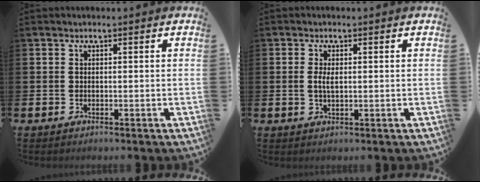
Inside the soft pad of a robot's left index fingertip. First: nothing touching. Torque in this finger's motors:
{"motor_torque": [0.15, 0.05, 0.06, 0.05]}